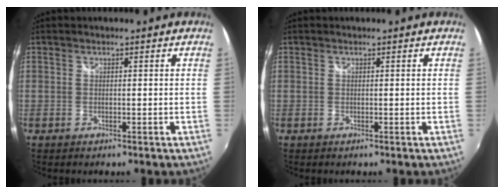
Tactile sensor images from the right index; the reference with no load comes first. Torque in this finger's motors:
{"motor_torque": [0.01, 0.01, 0.00, 0.00]}